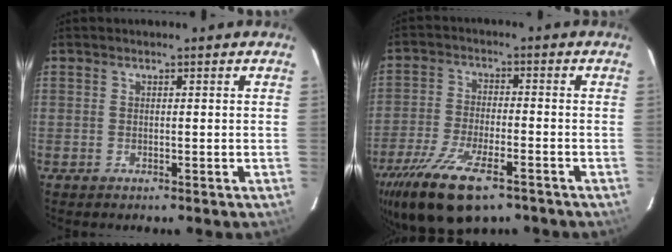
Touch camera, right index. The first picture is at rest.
{"total": 15.4, "force": [-10.0, 5.6, 10.3], "torque": [-0.223, -0.039, -0.181]}